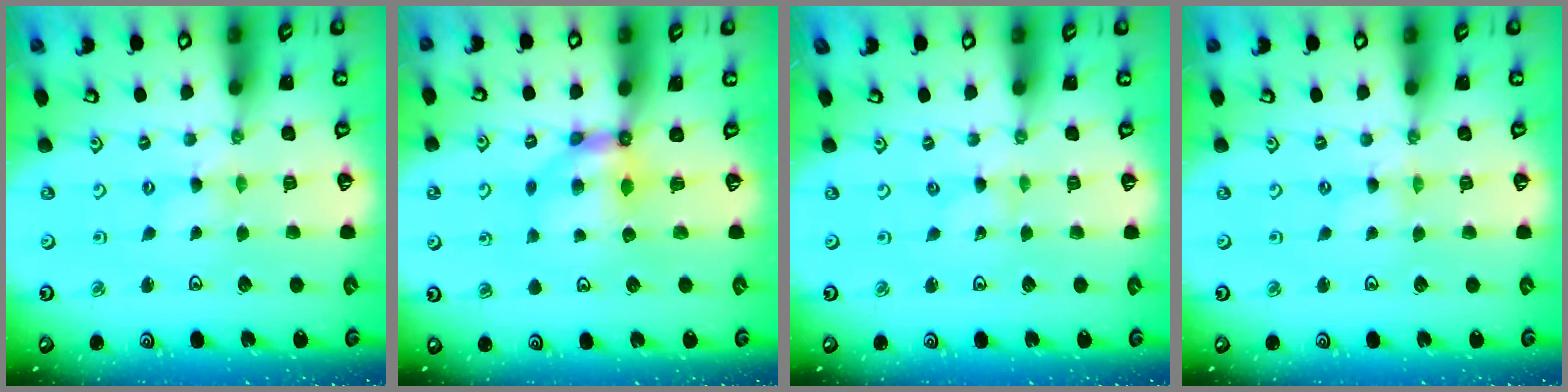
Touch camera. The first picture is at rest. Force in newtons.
{"total": 7.4, "press": 7.4, "slide": 0.1}
{"total": 0.0}
{"total": 0.0}